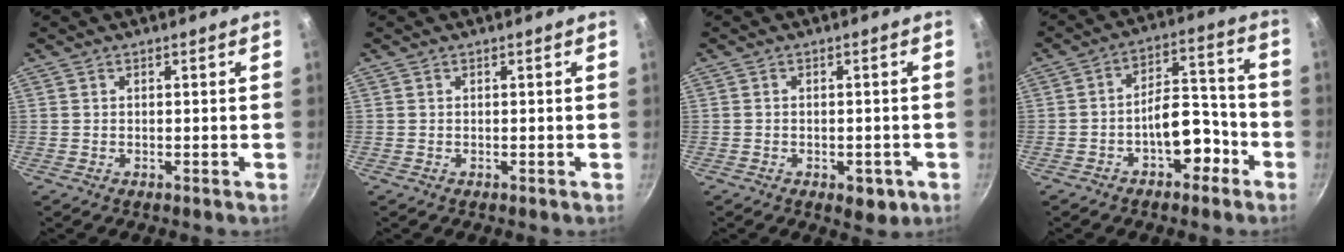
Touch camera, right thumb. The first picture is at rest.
{"total": 0.0}
{"total": 4.6, "force": [-2.0, 2.6, 3.2], "torque": [-0.025, 0.011, -0.017]}
{"total": 9.8, "force": [-4.5, 5.6, 6.7], "torque": [-0.059, 0.073, -0.060]}